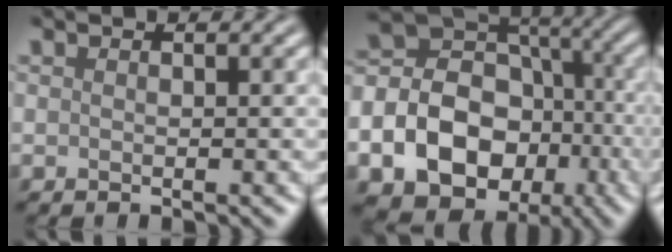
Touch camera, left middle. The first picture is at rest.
{"total": 17.2, "force": [-6.0, 14.1, 8.0], "torque": [-0.191, -0.015, -0.112]}